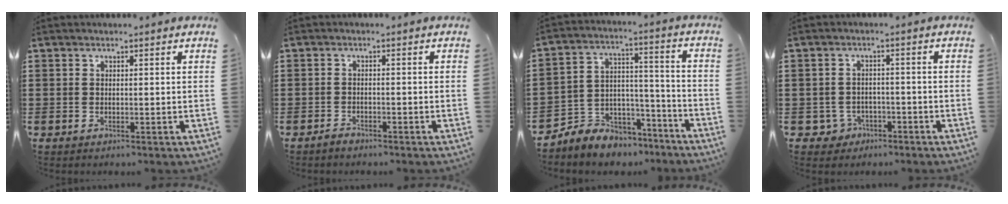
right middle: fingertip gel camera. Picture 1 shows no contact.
{"total": 1.4, "force": [-1.3, 0.4, 0.2], "torque": [-0.008, 0.001, -0.028]}
{"total": 5.9, "force": [-5.3, 2.5, -0.7], "torque": [-0.001, 0.006, -0.107]}
{"total": 2.9, "force": [-2.1, 1.9, 0.5], "torque": [-0.026, -0.001, -0.049]}